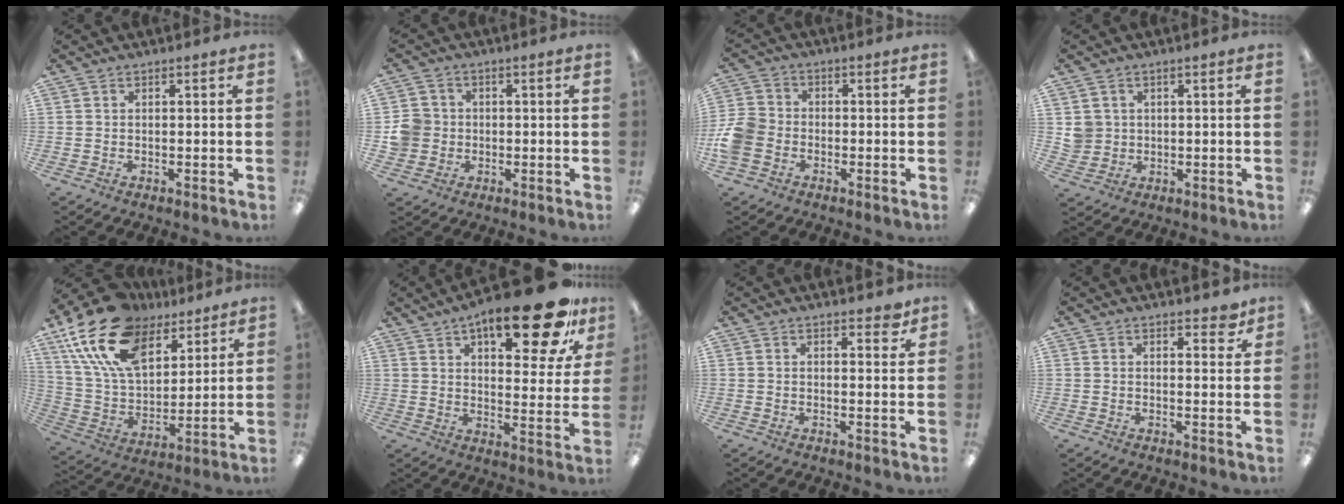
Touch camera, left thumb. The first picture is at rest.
{"total": 6.1, "force": [-0.3, 5.8, 1.8], "torque": [-0.041, 0.015, -0.003]}
{"total": 7.9, "force": [-2.8, 6.3, 3.9], "torque": [-0.095, 0.023, -0.053]}
{"total": 4.0, "force": [0.9, 3.8, 0.4], "torque": [-0.011, 0.005, 0.018]}
{"total": 21.0, "force": [13.2, 11.6, 11.6], "torque": [-0.250, -0.065, 0.240]}
{"total": 20.9, "force": [12.6, 7.3, 15.1], "torque": [-0.204, -0.066, 0.195]}
{"total": 2.8, "force": [2.2, 1.1, 1.3], "torque": [-0.005, -0.010, 0.035]}
{"total": 3.3, "force": [2.5, 1.5, 1.5], "torque": [-0.010, -0.010, 0.041]}